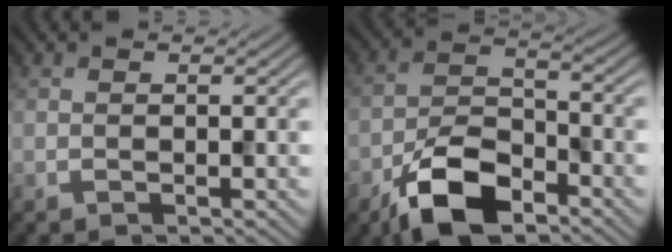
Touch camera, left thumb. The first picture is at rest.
{"total": 9.1, "force": [-5.7, 4.1, 5.8], "torque": [-0.104, 0.000, -0.123]}